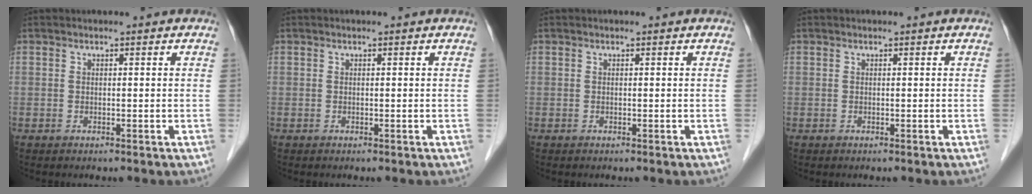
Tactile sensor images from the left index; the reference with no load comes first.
{"total": 0.0}
{"total": 0.0}
{"total": 0.0}